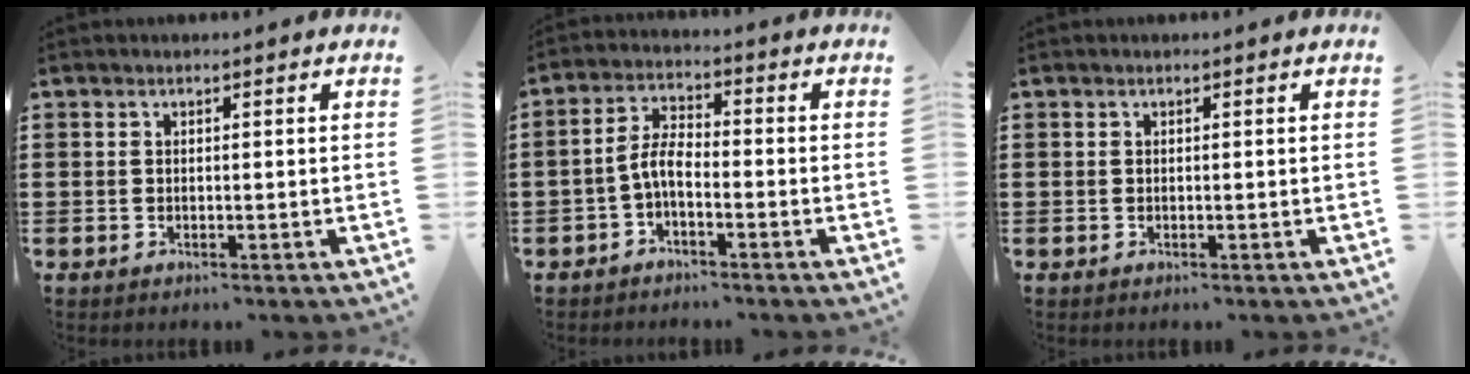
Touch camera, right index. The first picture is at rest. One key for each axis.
{"total": 4.4, "fx": -1.6, "fy": 1.7, "fz": 3.7, "tx": -0.088, "ty": 0.005, "tz": -0.039}
{"total": 0.0}